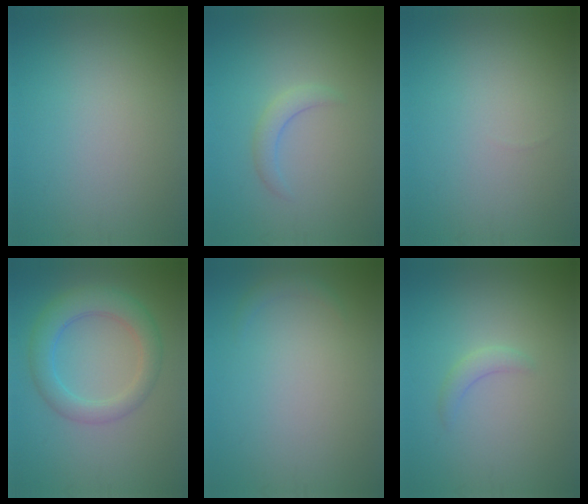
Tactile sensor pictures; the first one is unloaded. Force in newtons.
{"total": 1.7, "press": 1.7, "slide": 0.2}
{"total": 0.0}
{"total": 4.7, "press": 4.7, "slide": 0.1}
{"total": 0.8, "press": 0.8, "slide": 0.1}
{"total": 1.4, "press": 1.4, "slide": 0.1}